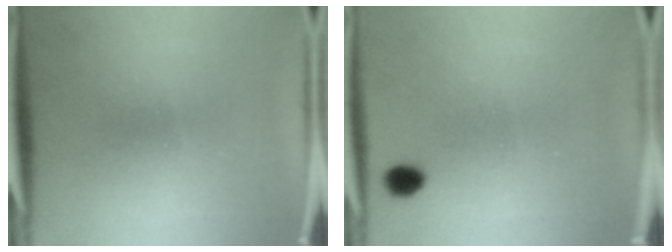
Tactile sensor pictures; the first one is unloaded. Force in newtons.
{"total": 3.0}